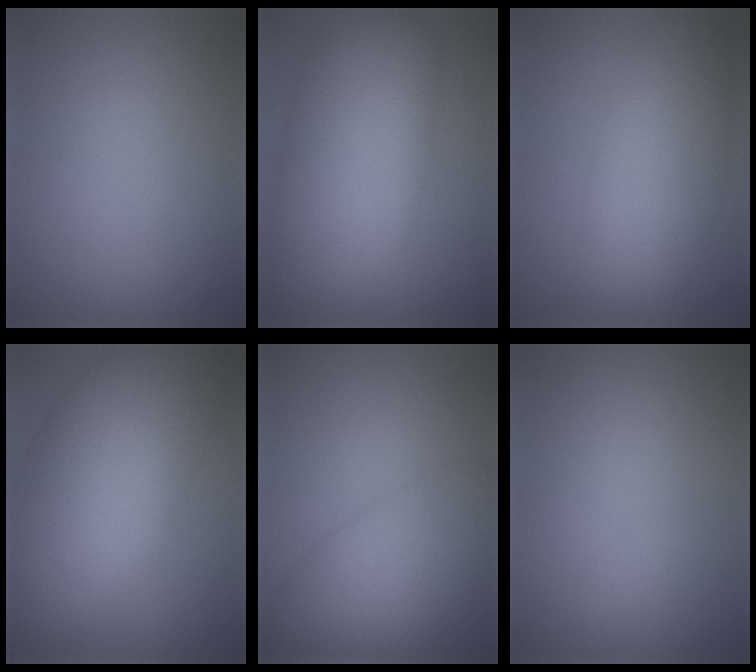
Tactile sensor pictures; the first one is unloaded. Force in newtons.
{"total": 11.2, "press": 11.2, "slide": 0.6}
{"total": 6.9, "press": 6.9, "slide": 0.1}
{"total": 11.9, "press": 11.8, "slide": 0.5}
{"total": 7.4, "press": 7.4, "slide": 0.3}
{"total": 0.6, "press": 0.5, "slide": 0.1}